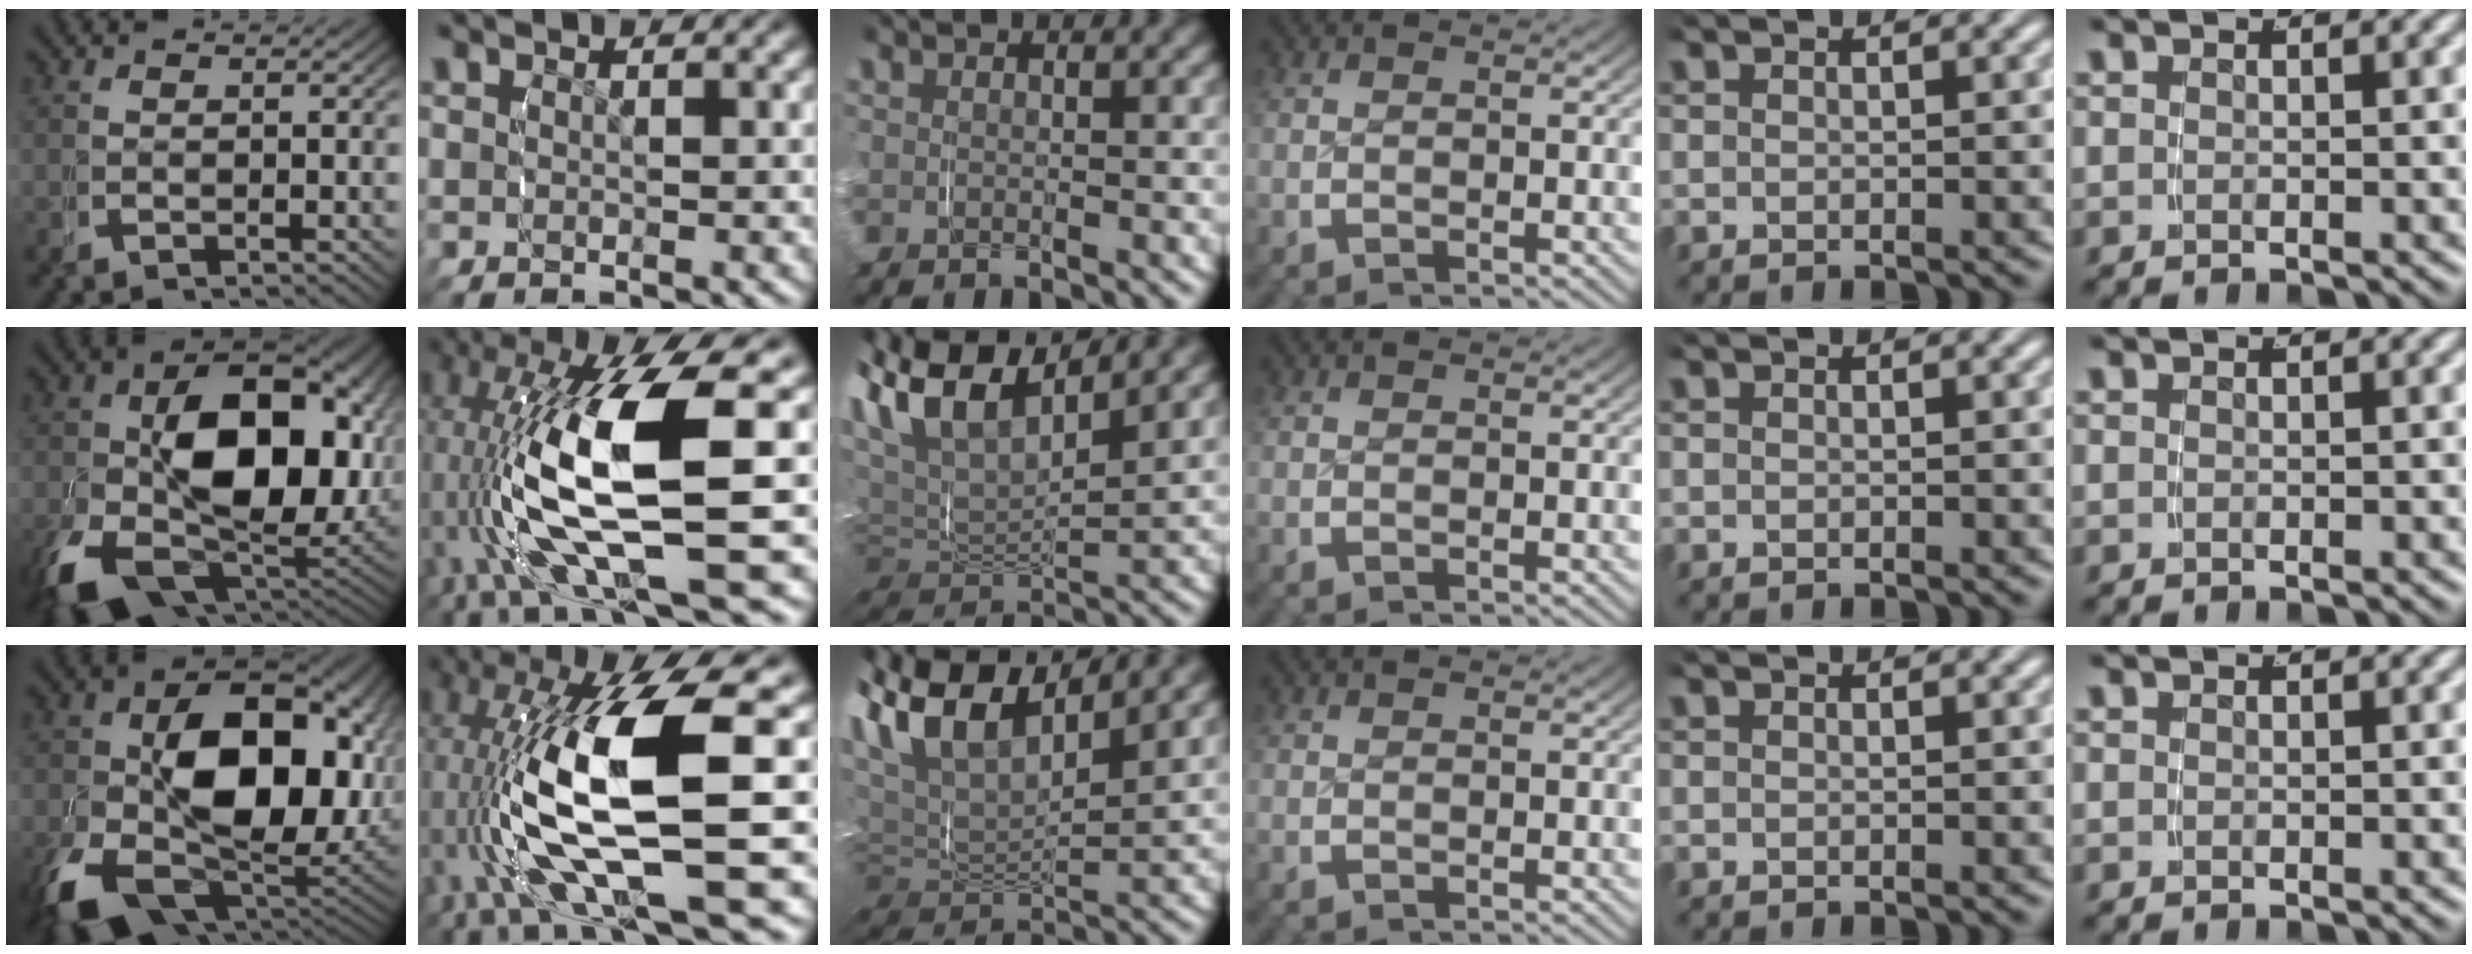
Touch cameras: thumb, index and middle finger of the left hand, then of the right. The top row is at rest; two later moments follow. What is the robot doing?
{"motion": "grasp_and_lifting", "object": "fork"}